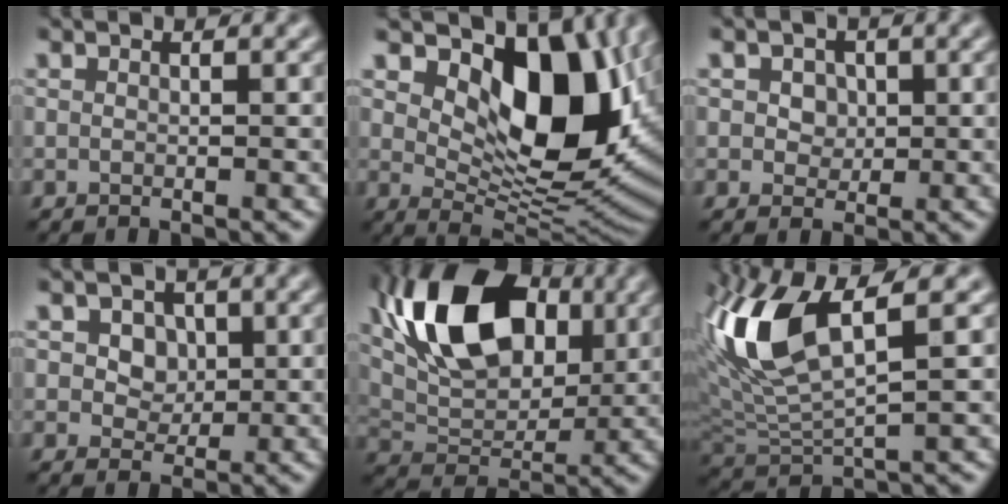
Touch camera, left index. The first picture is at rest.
{"total": 11.3, "force": [3.6, 6.2, 8.7], "torque": [-0.122, -0.016, 0.062]}
{"total": 2.7, "force": [0.8, 2.1, 1.4], "torque": [-0.024, 0.008, 0.000]}
{"total": 4.2, "force": [1.3, 3.3, 2.3], "torque": [-0.042, 0.005, 0.012]}
{"total": 13.0, "force": [4.4, 7.7, 9.4], "torque": [-0.175, 0.019, 0.070]}
{"total": 9.6, "force": [3.6, 3.5, 8.2], "torque": [-0.189, 0.008, 0.070]}